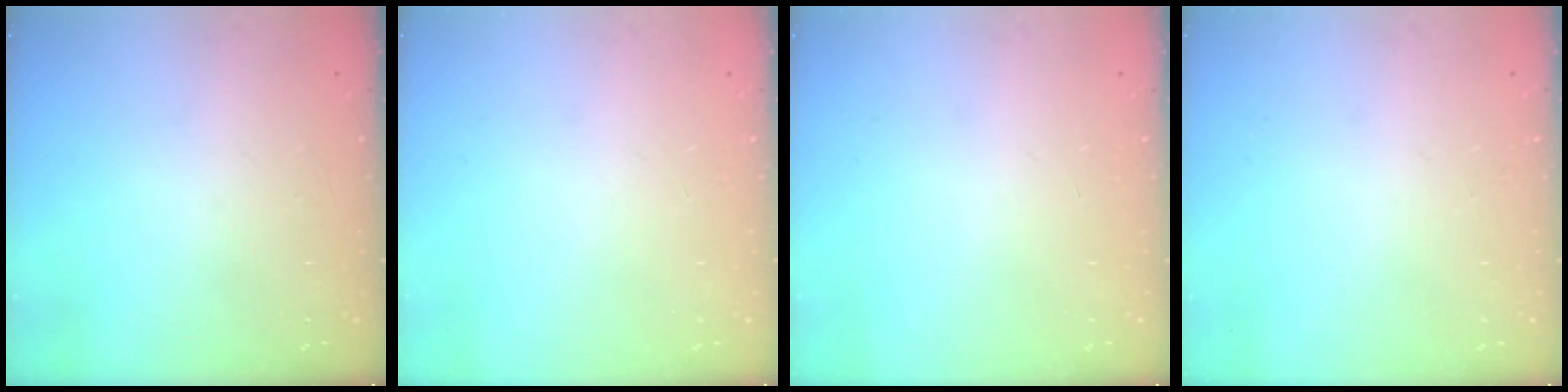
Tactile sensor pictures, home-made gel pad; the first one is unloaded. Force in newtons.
{"total": 0.0}
{"total": 0.0}
{"total": 0.0}